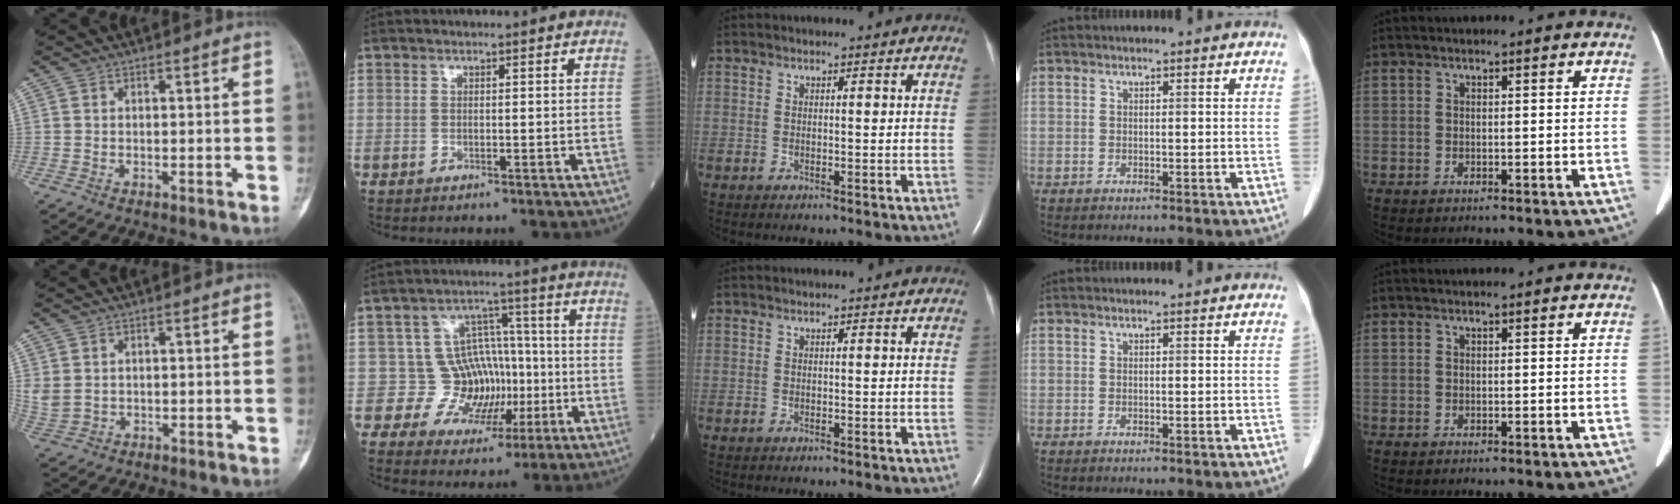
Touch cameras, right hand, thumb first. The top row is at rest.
{"thumb": {"total": 3.6, "force": [1.0, 2.9, 1.9], "torque": [-0.042, -0.002, 0.031]}, "index": {"total": 8.4, "force": [-1.1, 7.9, 2.5], "torque": [-0.016, 0.035, -0.009]}}